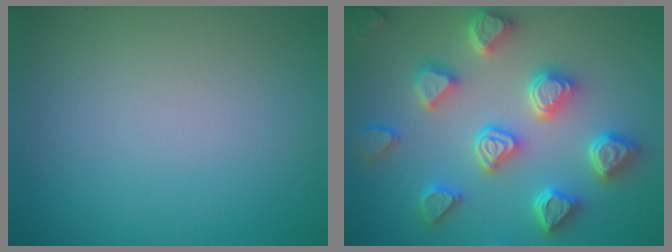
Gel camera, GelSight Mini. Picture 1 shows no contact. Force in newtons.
{"total": 6.6, "press": 6.0, "slide": 2.7}